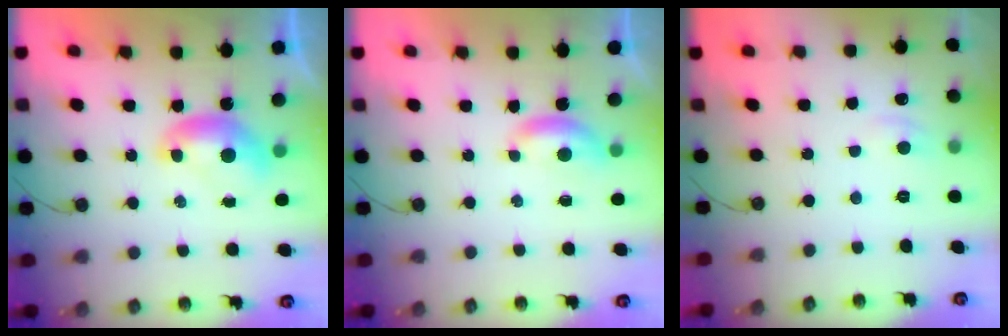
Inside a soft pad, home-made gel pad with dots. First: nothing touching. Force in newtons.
{"total": 1.8, "press": 1.8, "slide": 0.4}
{"total": 0.6, "press": 0.3, "slide": 0.6}